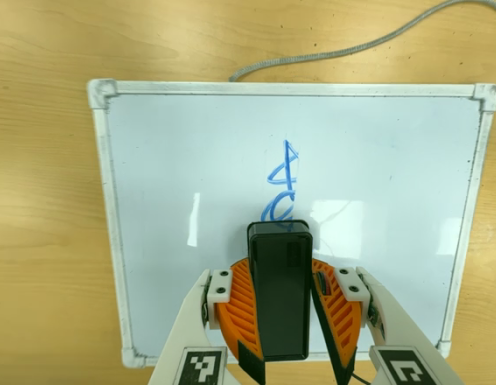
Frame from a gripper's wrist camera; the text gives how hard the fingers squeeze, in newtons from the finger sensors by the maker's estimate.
{"total": 9.3, "left": 9.4, "right": 9.3}